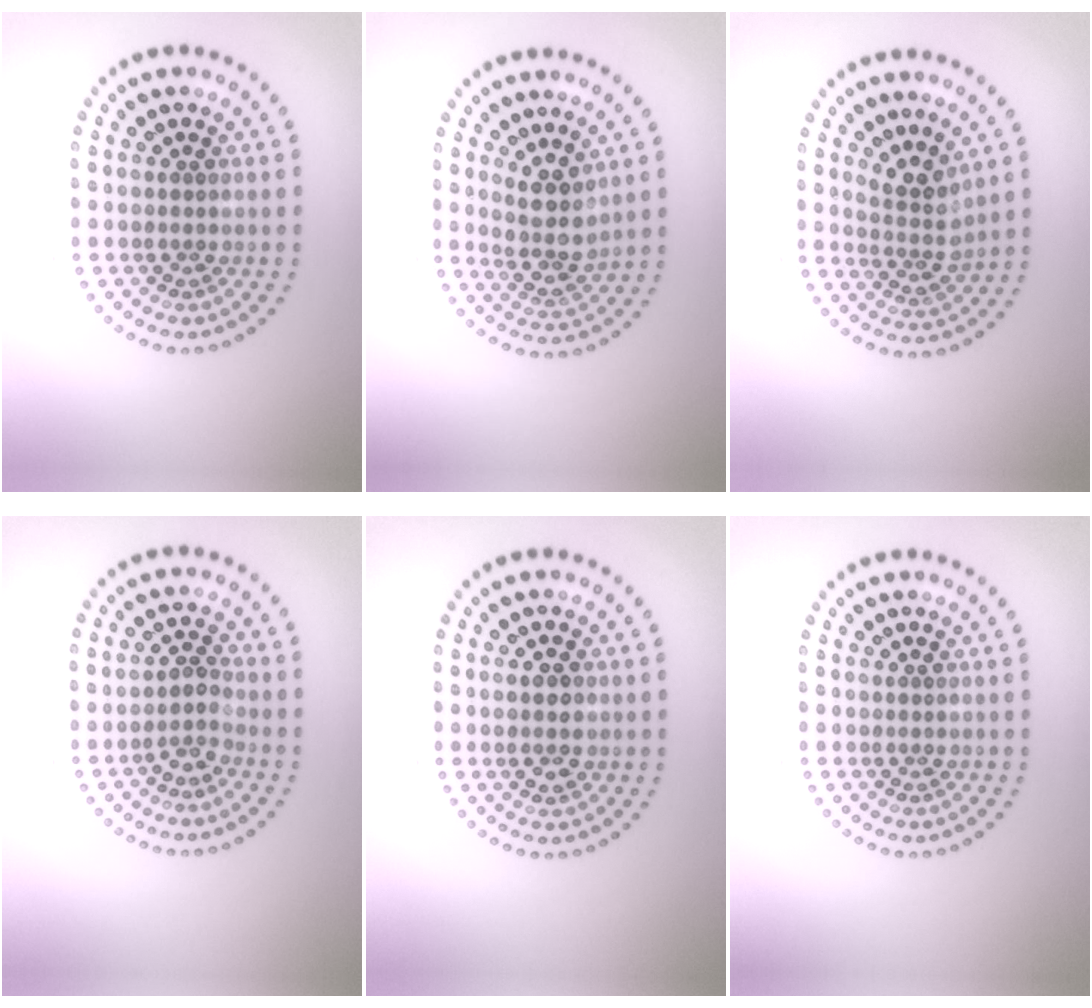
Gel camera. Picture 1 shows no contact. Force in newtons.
{"total": 3.3, "press": 2.7, "slide": 1.9}
{"total": 2.9, "press": 2.1, "slide": 2.0}
{"total": 1.9, "press": 1.4, "slide": 1.3}
{"total": 2.7, "press": 2.7, "slide": 0.2}
{"total": 0.0}